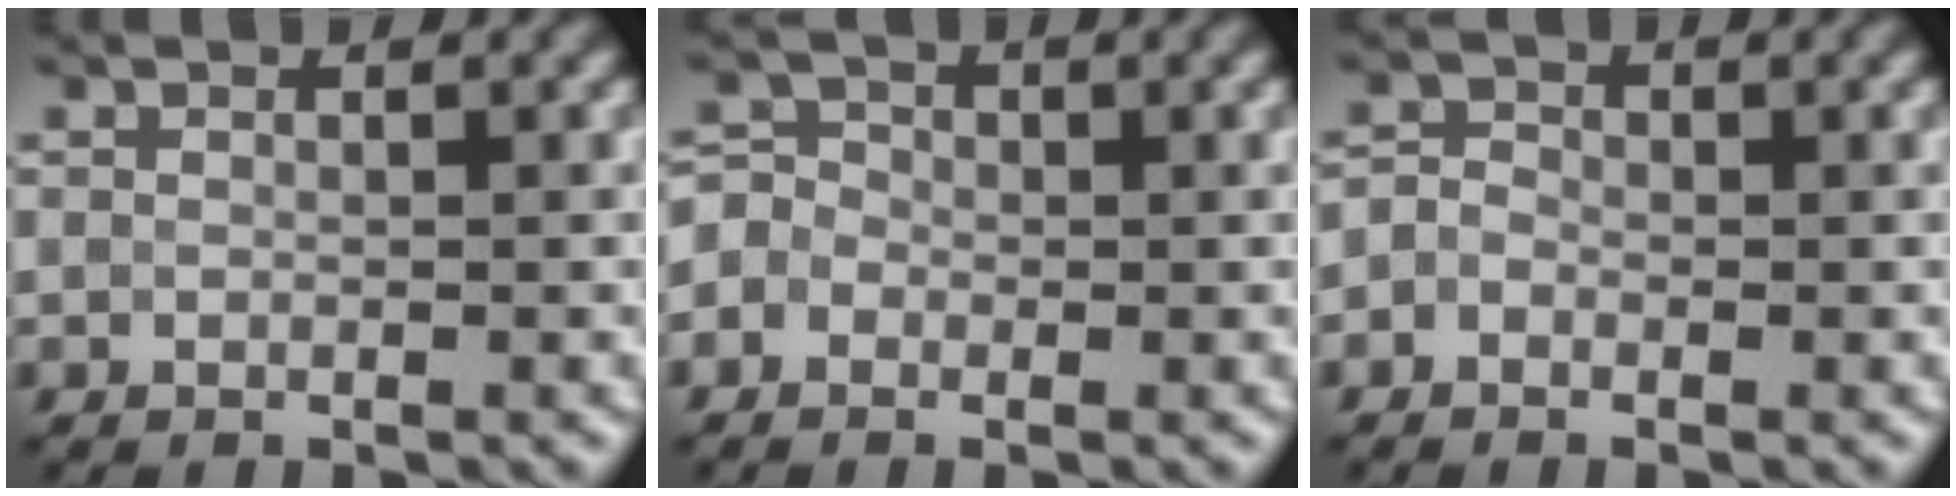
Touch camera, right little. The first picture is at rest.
{"total": 2.4, "force": [-0.9, 2.2, 0.7], "torque": [0.001, 0.016, -0.033]}
{"total": 1.3, "force": [-0.9, 0.9, 0.5], "torque": [-0.005, 0.003, -0.022]}